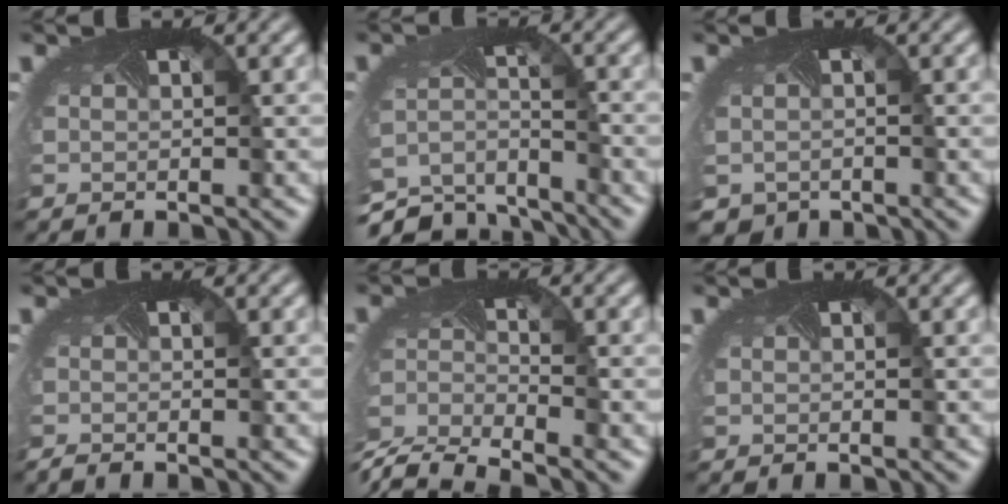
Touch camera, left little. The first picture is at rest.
{"total": 6.7, "force": [-6.3, 2.0, 1.2], "torque": [-0.037, -0.033, -0.107]}
{"total": 2.0, "force": [-1.2, 1.6, 0.4], "torque": [-0.008, -0.016, -0.016]}
{"total": 1.0, "force": [-1.0, -0.3, 0.1], "torque": [-0.010, -0.010, -0.020]}
{"total": 7.4, "force": [-6.8, 1.6, 2.4], "torque": [-0.064, -0.023, -0.131]}
{"total": 0.0}